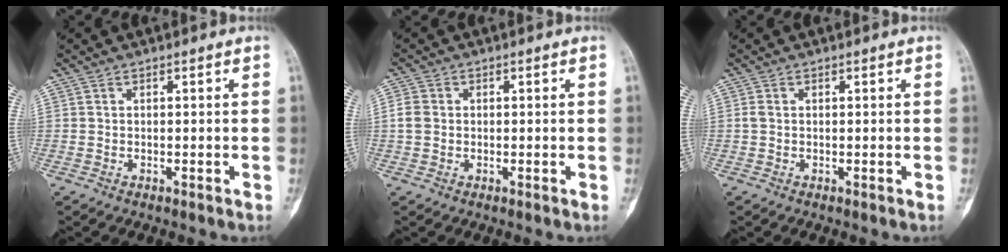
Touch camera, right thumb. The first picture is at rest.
{"total": 3.6, "force": [0.0, 3.0, 1.9], "torque": [-0.043, 0.006, -0.003]}
{"total": 0.8, "force": [0.0, 0.6, 0.6], "torque": [-0.015, 0.003, 0.000]}